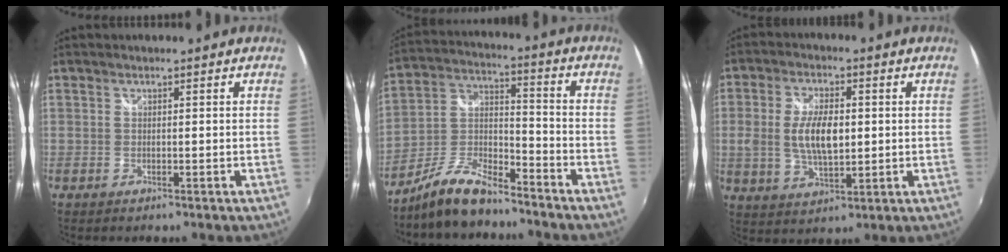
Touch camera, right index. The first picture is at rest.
{"total": 11.7, "force": [-9.2, 3.6, 6.3], "torque": [-0.143, 0.009, -0.174]}
{"total": 9.4, "force": [0.3, 4.6, 8.2], "torque": [-0.158, 0.001, 0.008]}